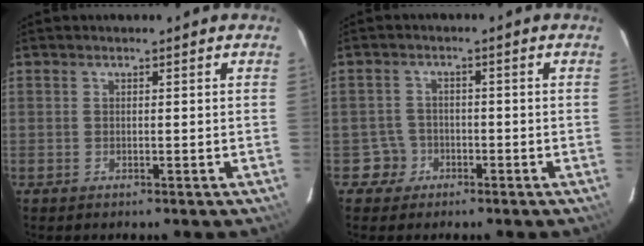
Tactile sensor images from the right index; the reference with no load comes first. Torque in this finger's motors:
{"motor_torque": [-0.10, -0.07, -0.49, -0.19]}